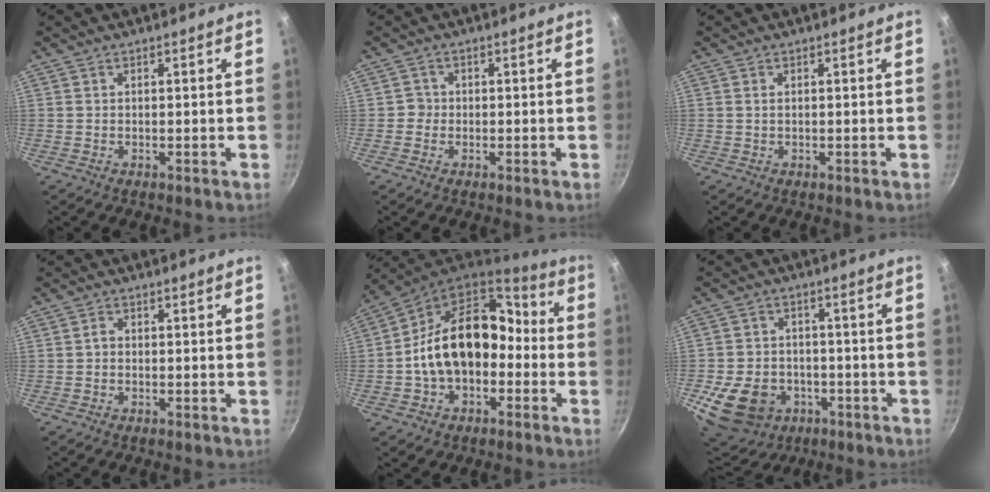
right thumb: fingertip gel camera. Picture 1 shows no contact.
{"total": 1.6, "force": [-0.5, 1.5, 0.2], "torque": [0.008, 0.005, -0.012]}
{"total": 0.7, "force": [0.1, 0.4, 0.6], "torque": [-0.012, 0.001, 0.001]}
{"total": 1.1, "force": [-0.2, 0.9, 0.6], "torque": [-0.011, 0.007, -0.006]}
{"total": 18.3, "force": [-2.3, 12.7, 12.9], "torque": [-0.180, 0.064, -0.044]}
{"total": 15.2, "force": [-4.9, 12.0, 7.8], "torque": [-0.137, 0.030, -0.064]}